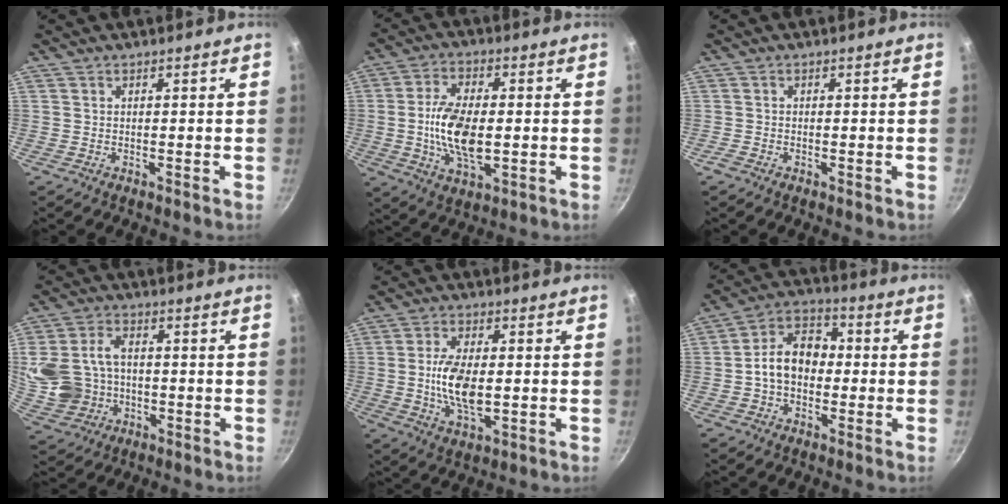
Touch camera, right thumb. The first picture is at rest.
{"total": 12.5, "force": [-0.7, 6.4, 10.8], "torque": [-0.201, 0.004, -0.015]}
{"total": 0.7, "force": [-0.6, 0.3, 0.2], "torque": [-0.012, 0.001, -0.014]}
{"total": 12.9, "force": [-0.4, 10.0, 8.1], "torque": [-0.149, 0.014, 0.005]}
{"total": 10.3, "force": [-0.4, 5.1, 8.9], "torque": [-0.169, 0.000, -0.008]}
{"total": 12.3, "force": [0.2, 9.5, 7.9], "torque": [-0.093, 0.033, -0.015]}